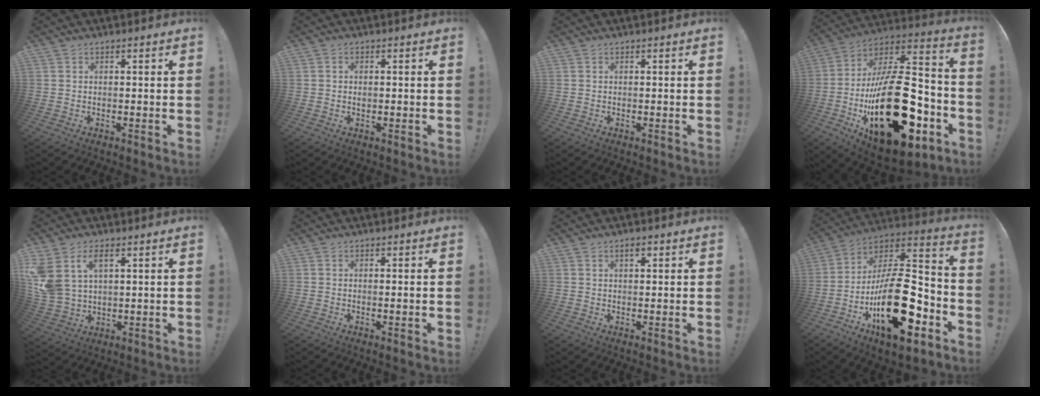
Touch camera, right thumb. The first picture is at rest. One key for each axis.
{"total": 1.0, "fx": -0.1, "fy": 0.9, "fz": 0.3, "tx": -0.006, "ty": 0.006, "tz": -0.003}
{"total": 0.0}
{"total": 37.3, "fx": -9.2, "fy": 19.2, "fz": 30.7, "tx": -0.521, "ty": 0.041, "tz": -0.124}
{"total": 10.0, "fx": 4.7, "fy": 6.3, "fz": 6.2, "tx": -0.134, "ty": -0.018, "tz": 0.090}
{"total": 1.2, "fx": -0.1, "fy": -0.3, "fz": 1.2, "tx": -0.022, "ty": -0.001, "tz": -0.003}
{"total": 2.3, "fx": 1.3, "fy": 0.9, "fz": 1.6, "tx": -0.023, "ty": -0.001, "tz": 0.019}
{"total": 28.5, "fx": -8.8, "fy": 13.4, "fz": 23.6, "tx": -0.408, "ty": 0.047, "tz": -0.130}